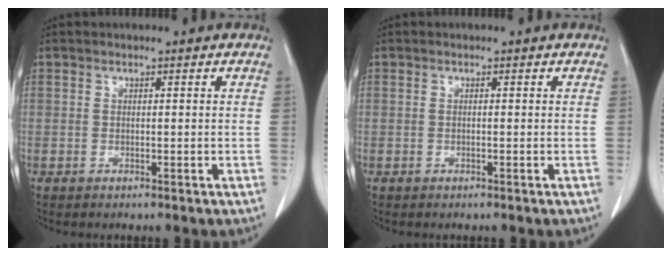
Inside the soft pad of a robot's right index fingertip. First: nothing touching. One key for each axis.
{"total": 0.0}